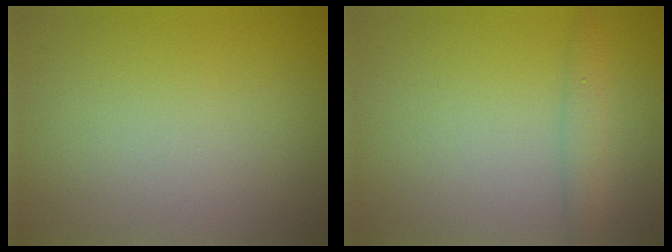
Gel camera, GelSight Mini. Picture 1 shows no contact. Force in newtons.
{"total": 1.7, "press": 1.7, "slide": 0.1}